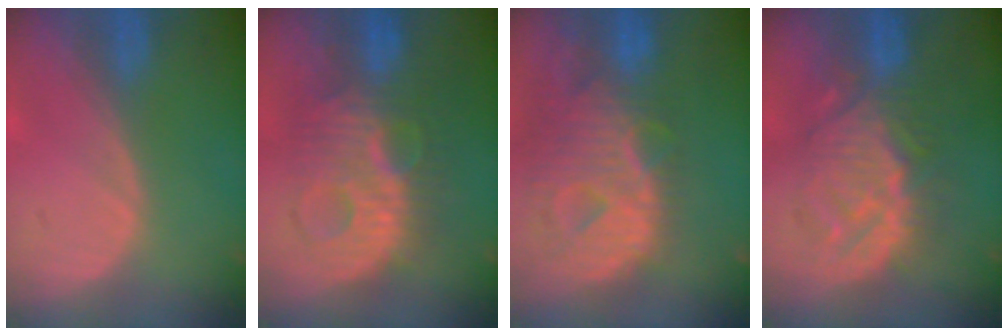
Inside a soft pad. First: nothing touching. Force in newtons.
{"total": 10.3, "press": 10.3, "slide": 0.2}
{"total": 12.9, "press": 11.0, "slide": 6.8}
{"total": 9.5, "press": 9.4, "slide": 0.5}